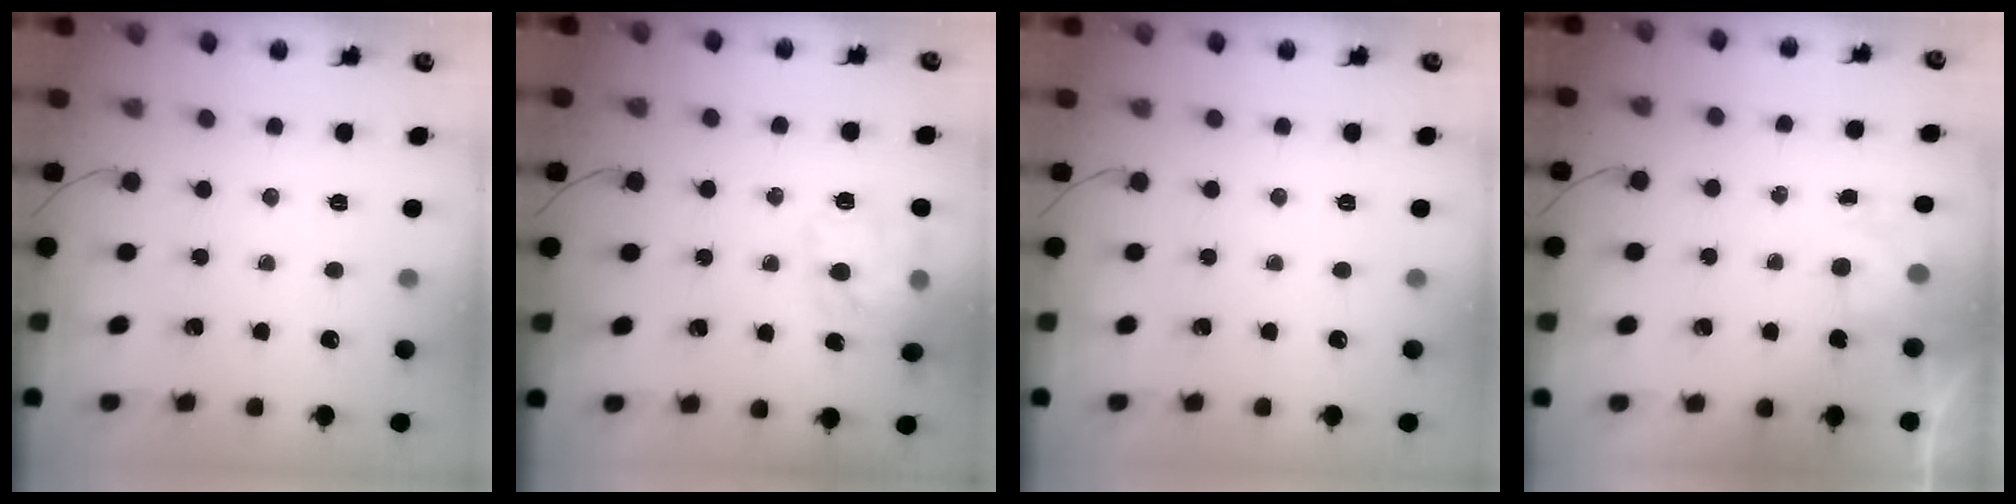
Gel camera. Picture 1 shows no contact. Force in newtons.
{"total": 15.5, "press": 15.5, "slide": 0.9}
{"total": 0.0}
{"total": 1.9, "press": 1.6, "slide": 1.0}